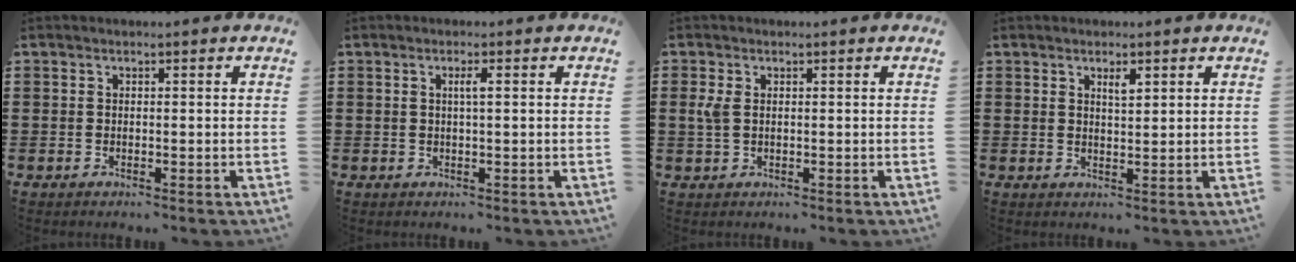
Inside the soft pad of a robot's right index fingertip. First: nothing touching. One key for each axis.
{"total": 1.7, "fx": 0.4, "fy": 0.0, "fz": 1.6, "tx": -0.031, "ty": 0.000, "tz": 0.005}
{"total": 2.6, "fx": 0.5, "fy": 1.5, "fz": 2.0, "tx": -0.060, "ty": 0.002, "tz": 0.004}
{"total": 1.9, "fx": 1.2, "fy": 0.5, "fz": 1.4, "tx": -0.020, "ty": -0.001, "tz": 0.019}